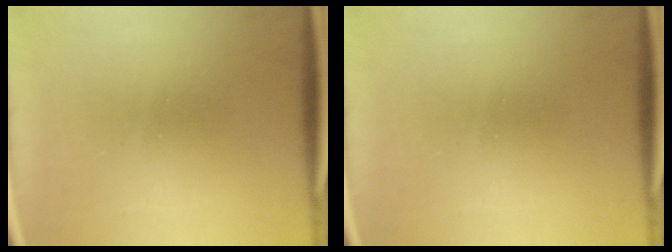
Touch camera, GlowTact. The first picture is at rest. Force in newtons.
{"total": 0.0}